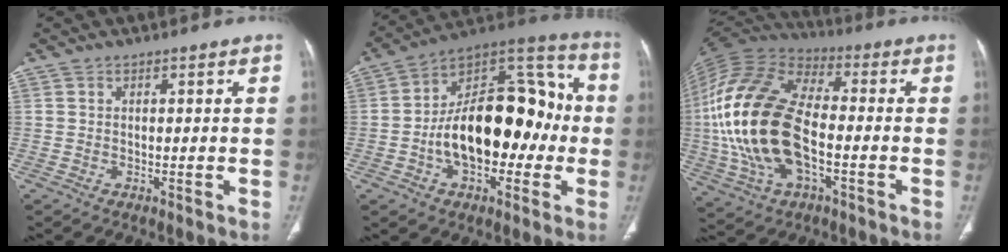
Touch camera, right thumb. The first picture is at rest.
{"total": 24.1, "force": [-2.6, 13.9, 19.5], "torque": [-0.280, 0.053, -0.041]}
{"total": 24.0, "force": [-3.0, 13.1, 19.9], "torque": [-0.421, 0.012, -0.053]}